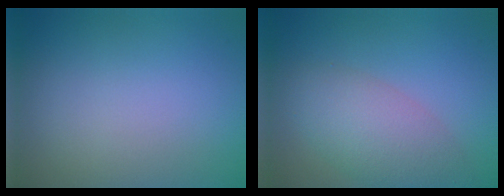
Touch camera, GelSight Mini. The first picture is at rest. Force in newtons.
{"total": 4.7, "press": 4.7, "slide": 0.4}